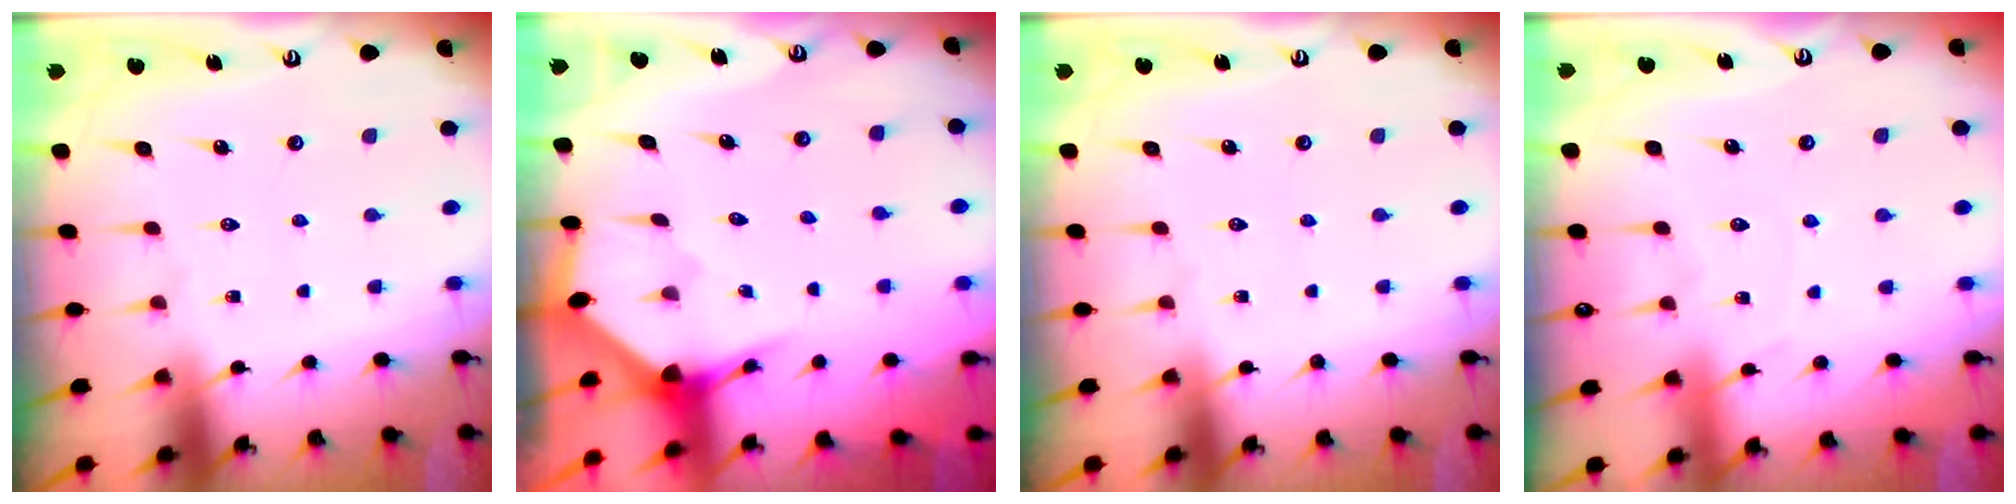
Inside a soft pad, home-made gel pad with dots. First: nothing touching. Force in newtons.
{"total": 2.8, "press": 2.8, "slide": 0.2}
{"total": 0.0}
{"total": 3.2, "press": 3.2, "slide": 0.3}